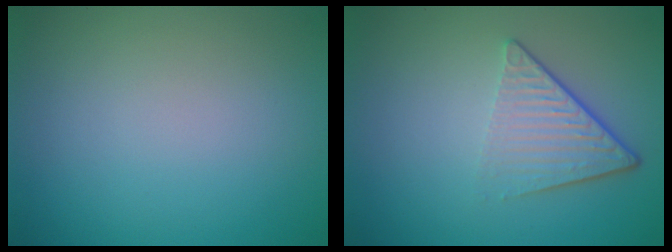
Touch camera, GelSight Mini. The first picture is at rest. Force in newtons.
{"total": 4.6, "press": 2.9, "slide": 3.5}